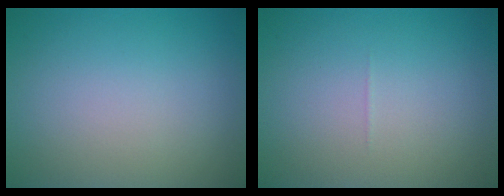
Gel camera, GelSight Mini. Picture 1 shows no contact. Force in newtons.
{"total": 0.0}